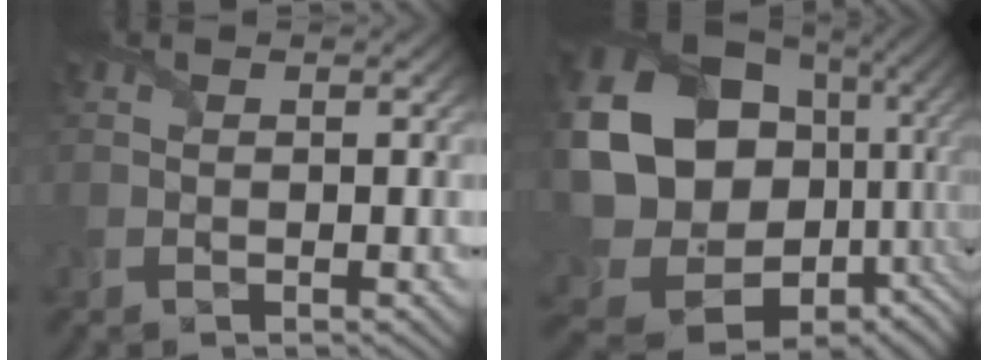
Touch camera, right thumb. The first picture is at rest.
{"total": 21.1, "force": [1.8, 17.1, 12.3], "torque": [-0.289, -0.038, 0.075]}